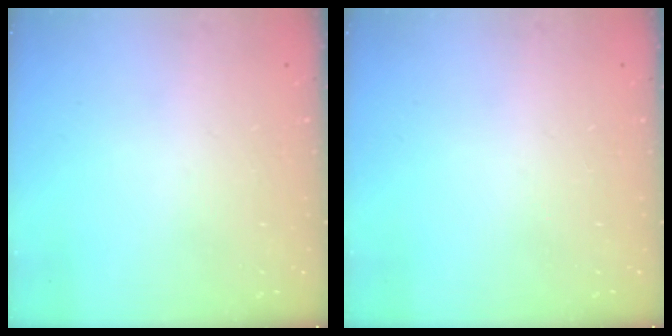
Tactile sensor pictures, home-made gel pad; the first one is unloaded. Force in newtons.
{"total": 0.0}